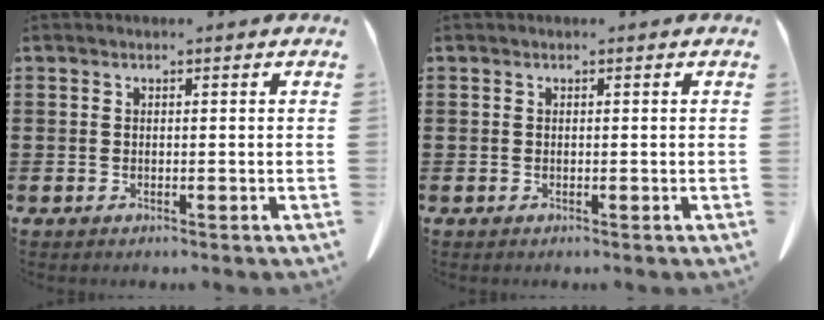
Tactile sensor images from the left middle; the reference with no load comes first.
{"total": 0.0}